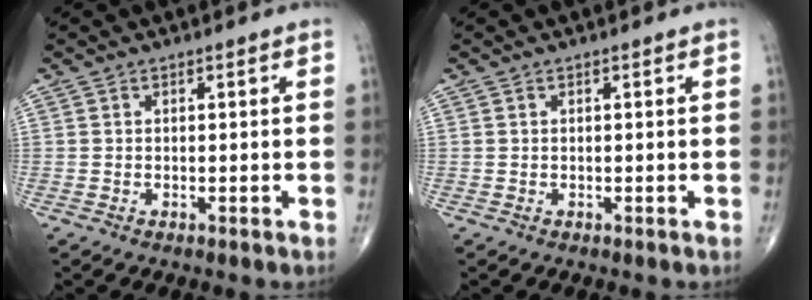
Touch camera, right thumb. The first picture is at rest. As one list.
[{"total": 0.0}]